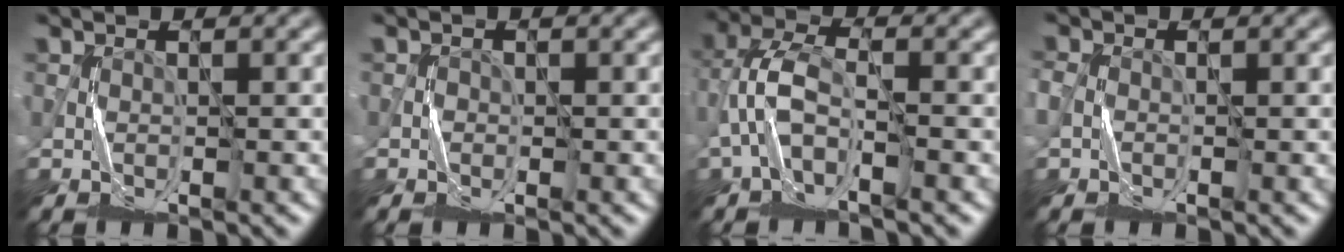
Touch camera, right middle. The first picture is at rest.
{"total": 0.9, "force": [-0.2, 0.9, -0.1], "torque": [0.006, 0.002, -0.007]}
{"total": 3.7, "force": [-2.0, 1.6, 2.8], "torque": [-0.066, 0.015, -0.046]}
{"total": 1.2, "force": [-0.5, 0.9, 0.6], "torque": [-0.015, 0.000, -0.012]}